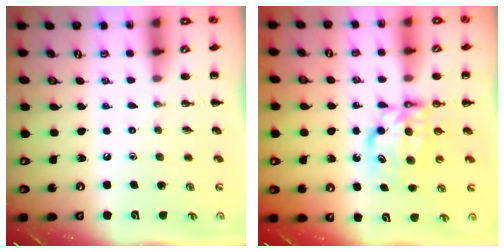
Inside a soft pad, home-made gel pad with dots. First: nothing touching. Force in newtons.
{"total": 6.8, "press": 6.7, "slide": 0.5}